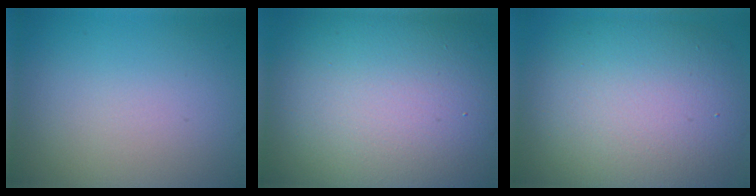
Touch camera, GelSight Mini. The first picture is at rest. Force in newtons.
{"total": 18.7, "press": 18.7, "slide": 1.1}
{"total": 12.4, "press": 12.4, "slide": 0.5}